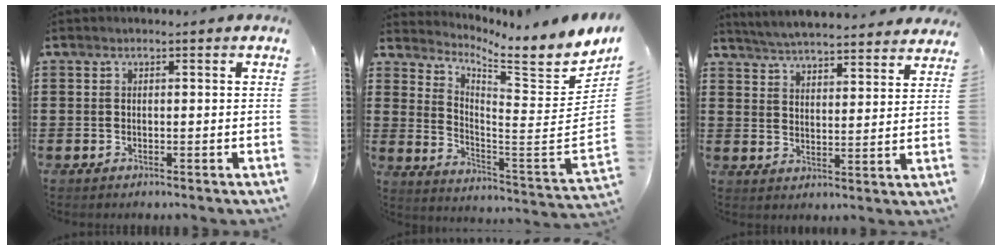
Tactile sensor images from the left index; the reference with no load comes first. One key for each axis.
{"total": 4.7, "fx": 4.4, "fy": -0.3, "fz": 1.7, "tx": -0.038, "ty": -0.069, "tz": 0.062}
{"total": 5.0, "fx": 5.0, "fy": -0.3, "fz": 0.4, "tx": -0.029, "ty": -0.031, "tz": 0.088}